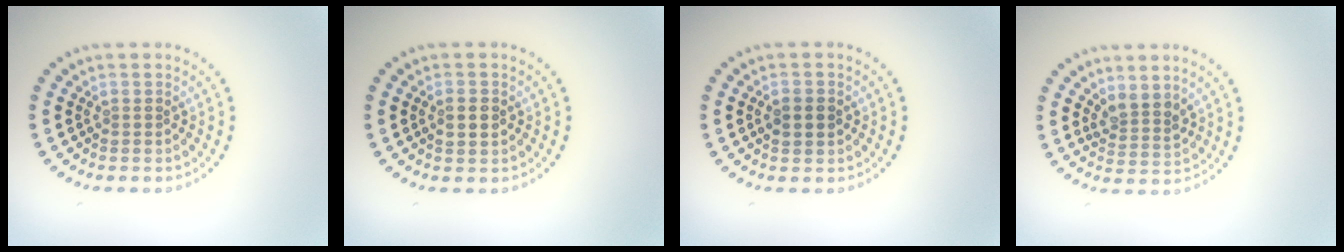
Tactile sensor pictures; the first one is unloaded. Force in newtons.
{"total": 1.5, "press": 1.5, "slide": 0.2}
{"total": 2.3, "press": 2.2, "slide": 0.2}
{"total": 2.4, "press": 1.9, "slide": 1.5}